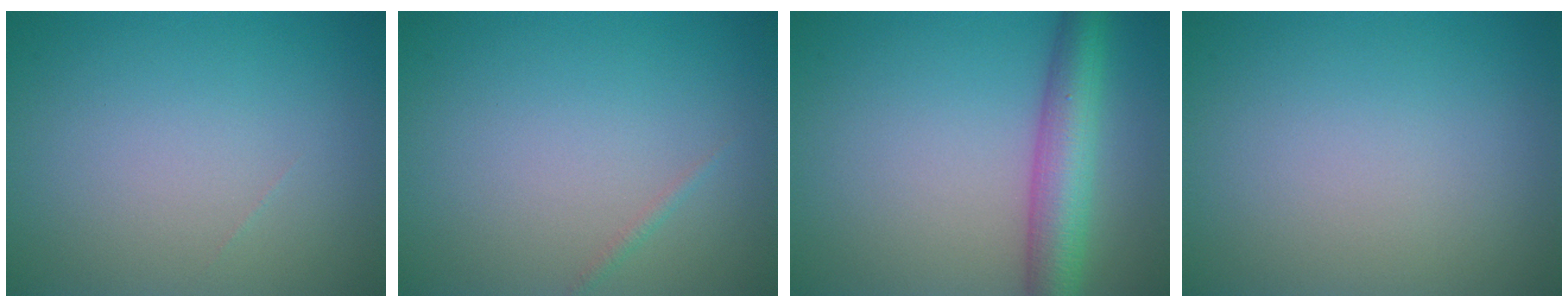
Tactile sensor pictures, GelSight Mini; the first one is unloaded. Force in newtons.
{"total": 0.6, "press": 0.6, "slide": 0.0}
{"total": 5.7, "press": 5.7, "slide": 0.1}
{"total": 0.0}